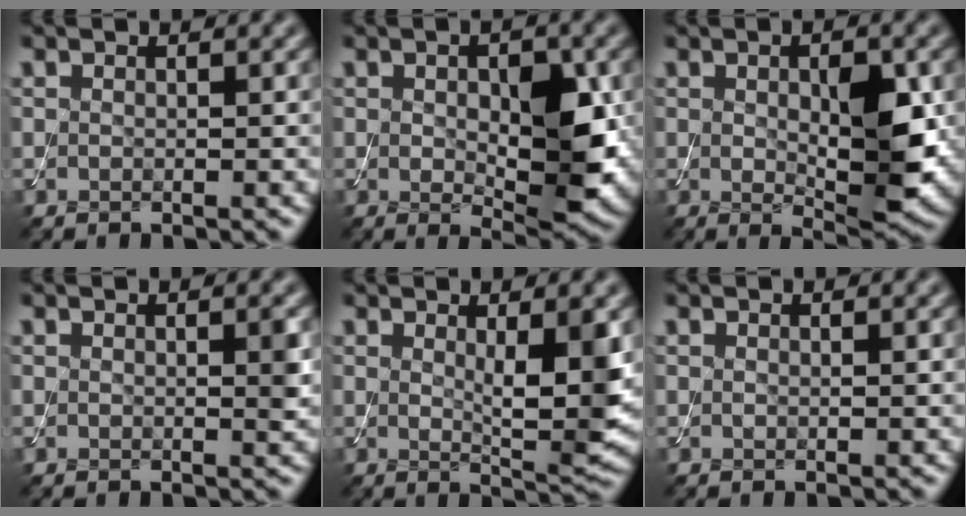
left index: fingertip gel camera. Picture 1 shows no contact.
{"total": 7.1, "force": [-0.1, 3.4, 6.2], "torque": [-0.102, -0.010, 0.007]}
{"total": 6.3, "force": [0.1, 2.5, 5.8], "torque": [-0.096, -0.008, 0.007]}
{"total": 1.0, "force": [0.1, 0.1, 1.0], "torque": [-0.013, -0.001, 0.000]}
{"total": 4.7, "force": [0.8, 1.0, 4.6], "torque": [-0.070, -0.015, 0.018]}
{"total": 0.0}